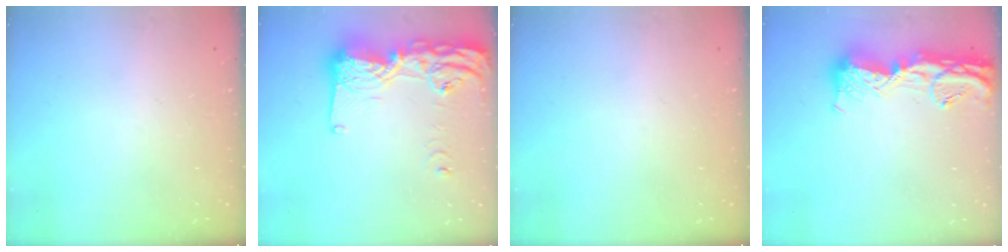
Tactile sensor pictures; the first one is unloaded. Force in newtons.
{"total": 20.3, "press": 20.2, "slide": 2.3}
{"total": 0.0}
{"total": 15.2, "press": 15.2, "slide": 1.3}